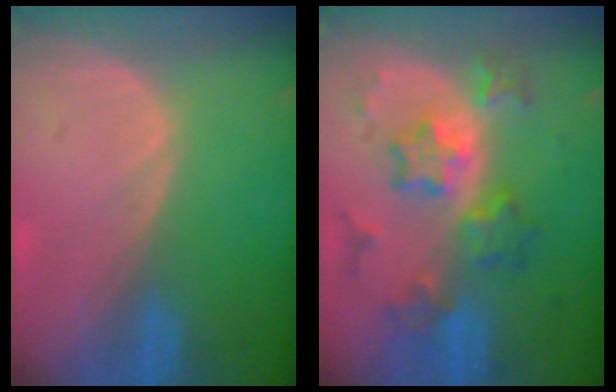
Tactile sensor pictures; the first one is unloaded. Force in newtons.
{"total": 8.3, "press": 8.3, "slide": 0.6}